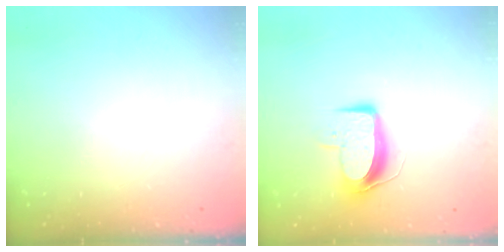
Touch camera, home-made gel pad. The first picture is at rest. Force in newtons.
{"total": 9.2, "press": 9.2, "slide": 0.7}